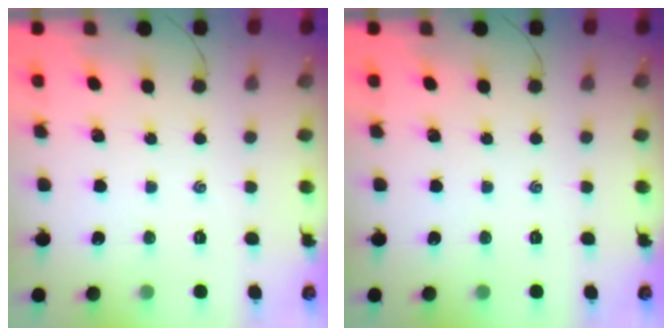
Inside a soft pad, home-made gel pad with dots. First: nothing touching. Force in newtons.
{"total": 0.0}